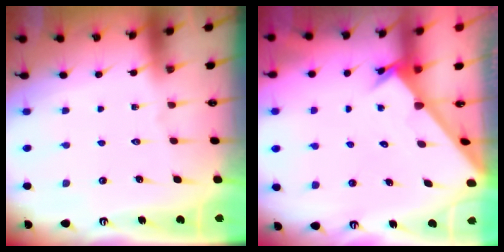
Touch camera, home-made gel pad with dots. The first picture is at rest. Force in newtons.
{"total": 2.5, "press": 2.5, "slide": 0.2}